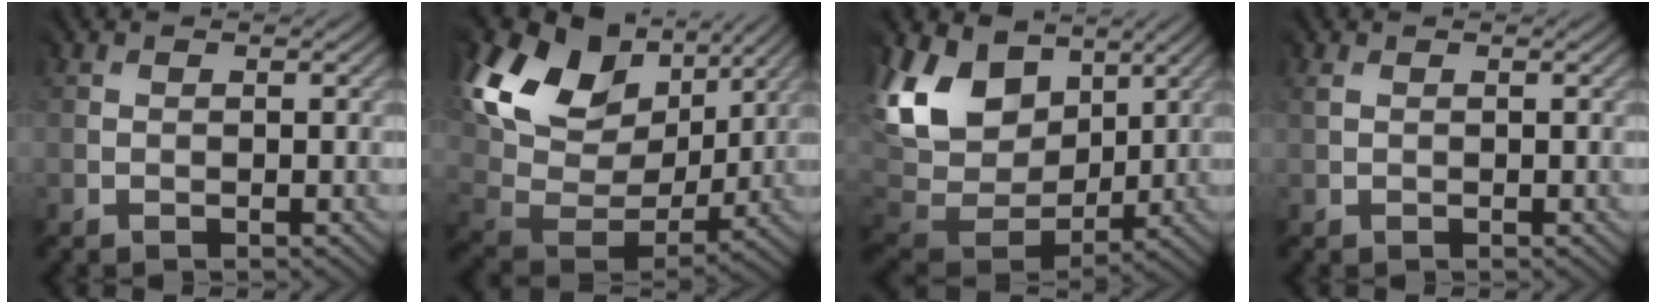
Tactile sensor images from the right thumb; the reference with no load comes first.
{"total": 15.2, "force": [7.4, 10.6, 8.0], "torque": [-0.207, 0.012, 0.162]}
{"total": 13.4, "force": [6.1, 10.0, 6.5], "torque": [-0.187, 0.026, 0.121]}
{"total": 0.7, "force": [0.5, 0.2, 0.5], "torque": [-0.012, 0.001, 0.010]}